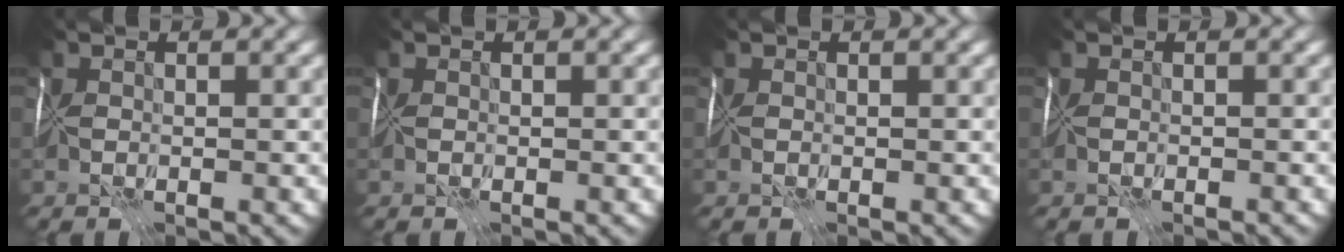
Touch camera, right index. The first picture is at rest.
{"total": 0.0}
{"total": 0.0}
{"total": 1.0, "force": [-0.9, 0.0, -0.2], "torque": [0.019, -0.008, -0.021]}